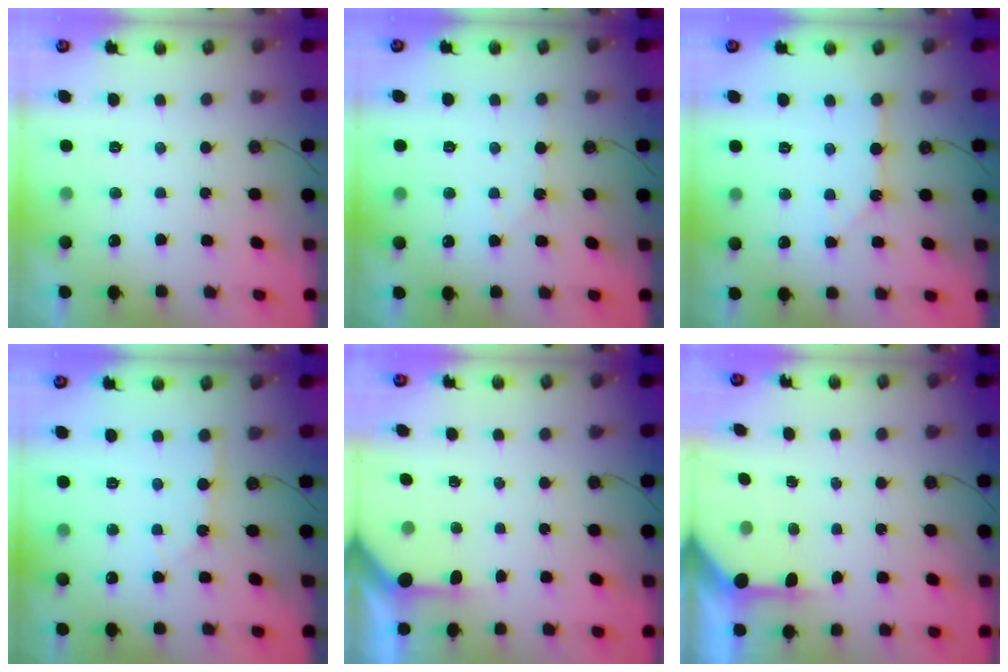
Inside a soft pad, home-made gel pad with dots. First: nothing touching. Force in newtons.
{"total": 3.5, "press": 3.4, "slide": 0.6}
{"total": 2.5, "press": 2.5, "slide": 0.2}
{"total": 2.0, "press": 2.0, "slide": 0.1}
{"total": 3.8, "press": 3.8, "slide": 0.2}
{"total": 5.8, "press": 5.8, "slide": 0.3}